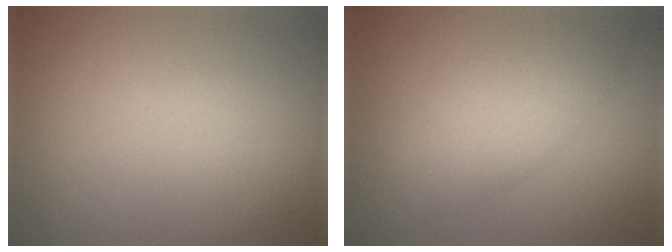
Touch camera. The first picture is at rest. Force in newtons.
{"total": 5.1, "press": 5.1, "slide": 0.3}